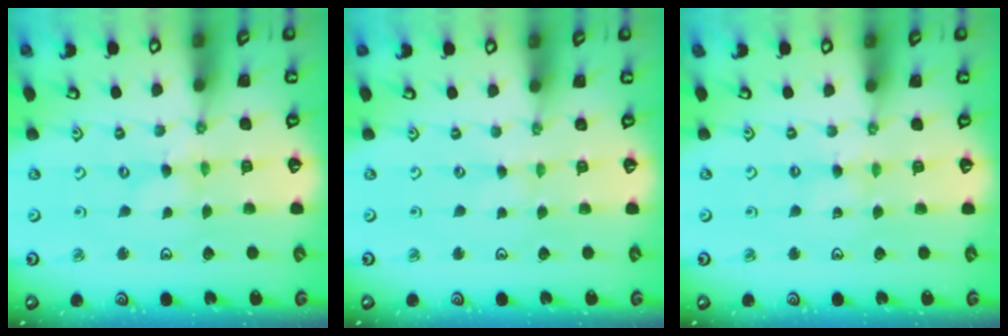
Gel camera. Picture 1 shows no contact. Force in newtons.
{"total": 0.0}
{"total": 2.8, "press": 2.8, "slide": 0.3}